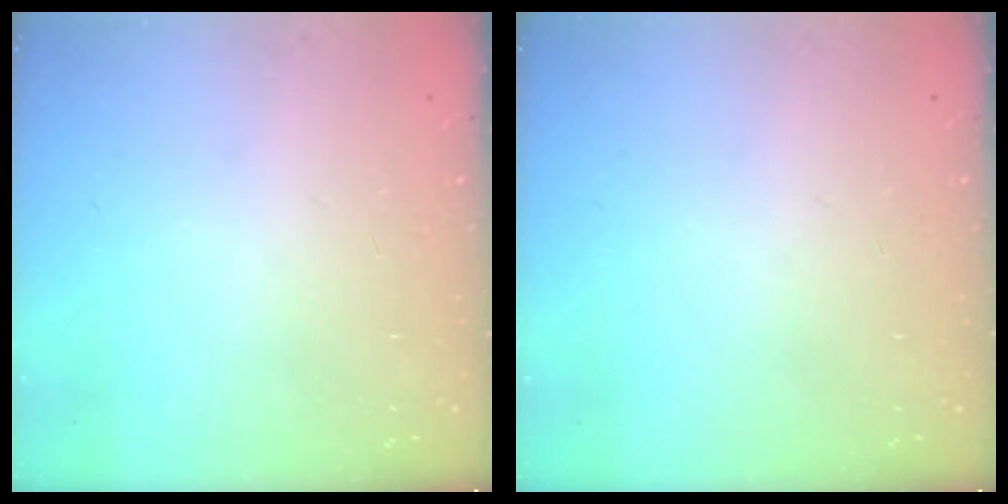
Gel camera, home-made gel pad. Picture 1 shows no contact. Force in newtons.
{"total": 0.0}